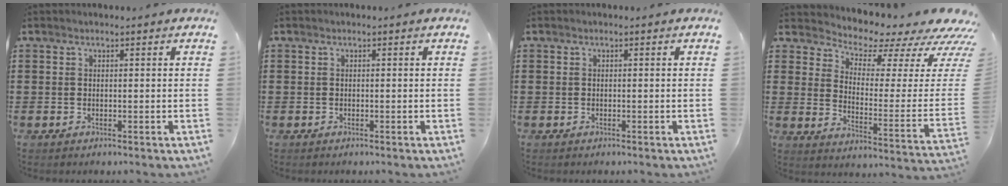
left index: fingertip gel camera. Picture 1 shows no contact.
{"total": 0.0}
{"total": 0.0}
{"total": 5.0, "force": [4.5, 1.4, 1.7], "torque": [-0.036, -0.056, 0.069]}